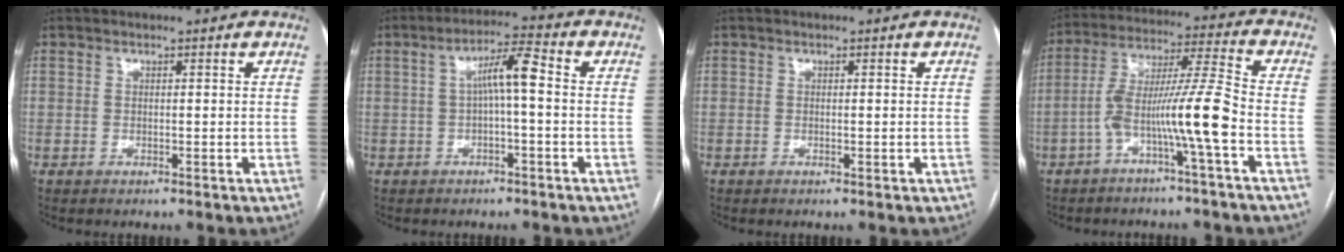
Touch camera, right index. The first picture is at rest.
{"total": 5.9, "force": [0.2, 0.7, 5.9], "torque": [-0.099, 0.023, 0.003]}
{"total": 0.8, "force": [-0.2, 0.5, 0.6], "torque": [-0.010, 0.001, 0.002]}
{"total": 10.8, "force": [-4.0, -1.0, 10.0], "torque": [-0.187, 0.023, -0.073]}